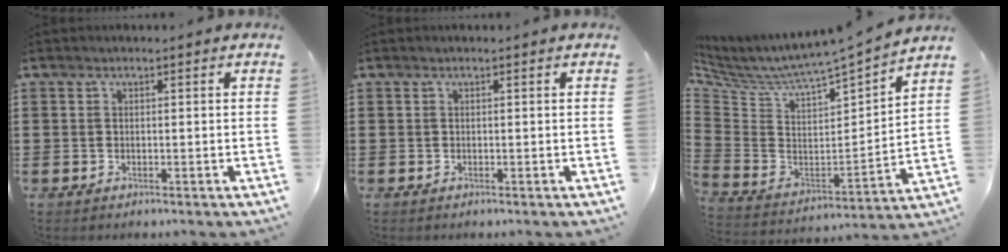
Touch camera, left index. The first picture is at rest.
{"total": 0.0}
{"total": 3.8, "force": [3.5, 0.2, 1.3], "torque": [-0.052, -0.051, 0.049]}